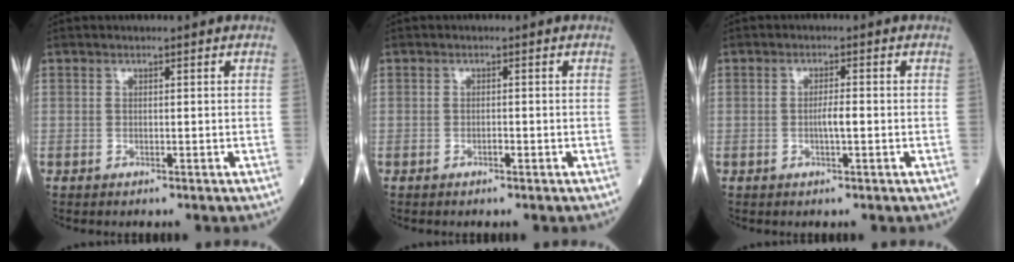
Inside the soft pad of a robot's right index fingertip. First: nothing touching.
{"total": 0.6, "force": [-0.4, 0.2, 0.5], "torque": [-0.010, 0.001, -0.006]}
{"total": 2.1, "force": [-0.4, 0.2, 2.0], "torque": [-0.038, 0.001, -0.008]}